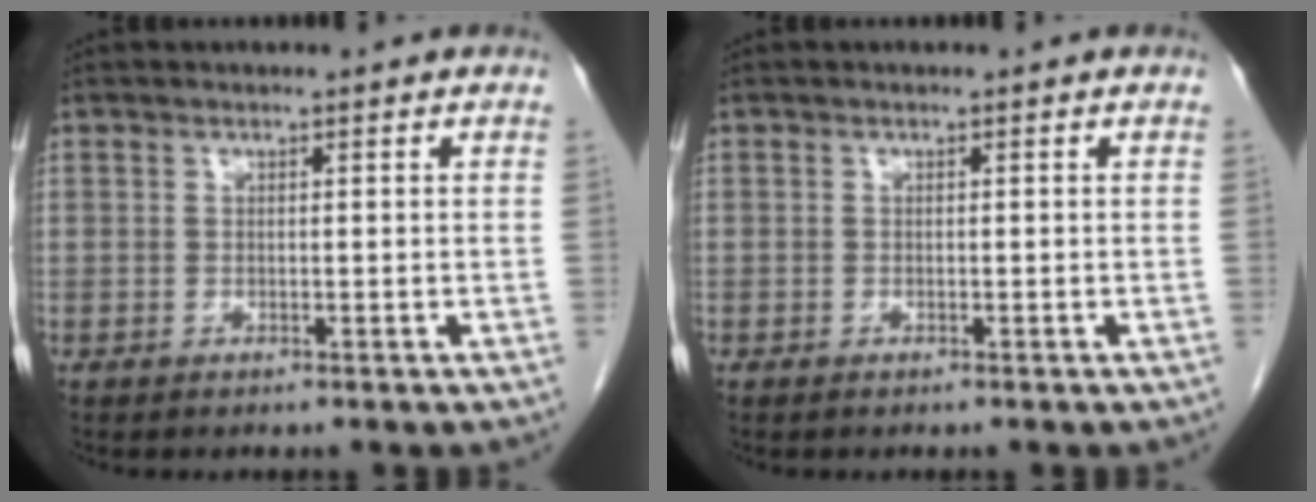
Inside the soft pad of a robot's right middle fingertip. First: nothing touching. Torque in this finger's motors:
{"motor_torque": [0.49, -0.53, -0.04, -0.16]}